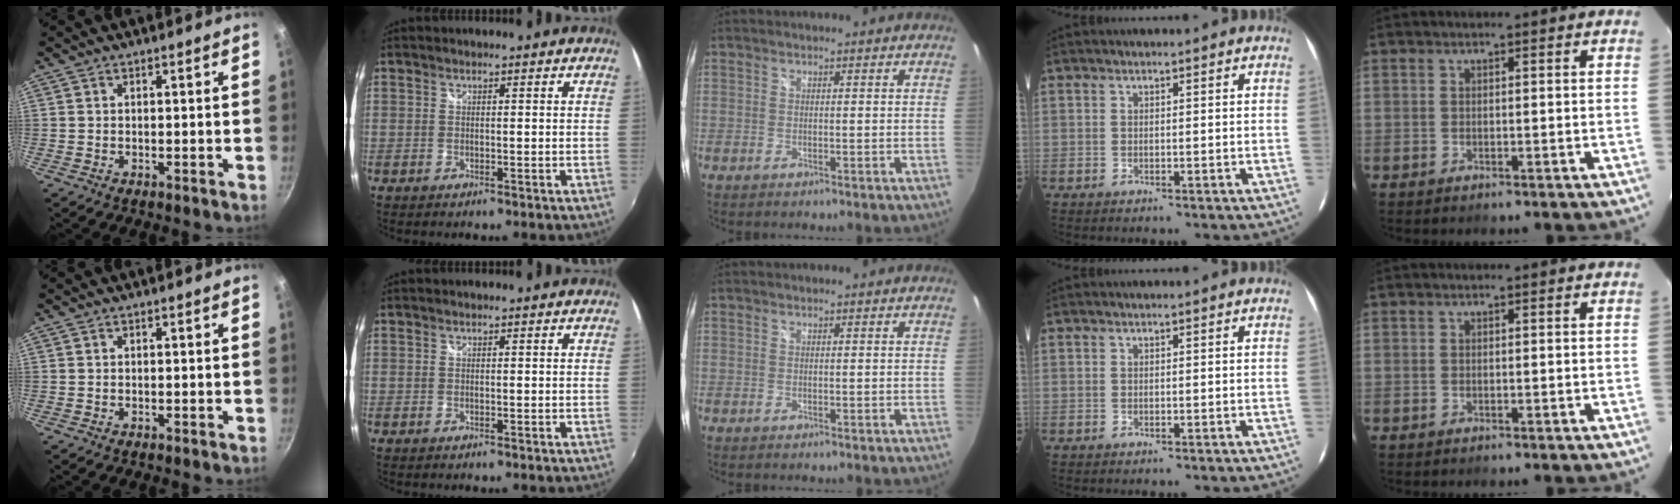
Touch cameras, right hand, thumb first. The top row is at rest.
{}